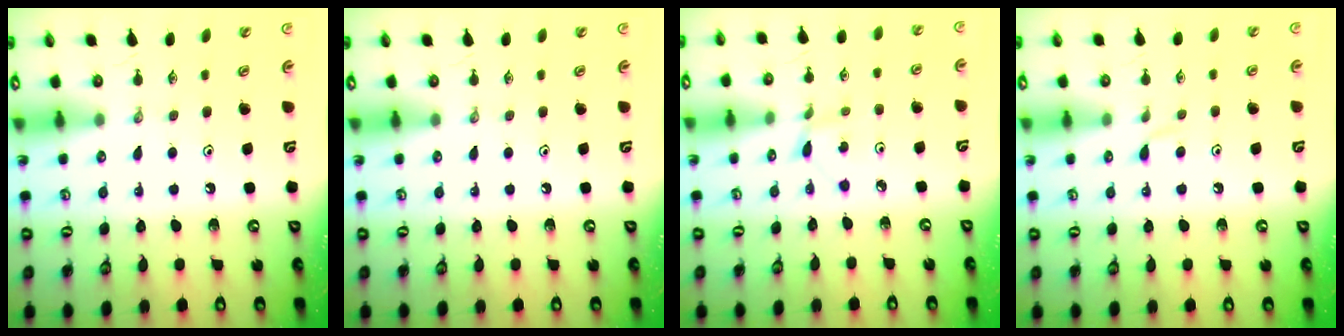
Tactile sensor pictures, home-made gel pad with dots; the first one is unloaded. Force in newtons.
{"total": 0.0}
{"total": 1.5, "press": 1.5, "slide": 0.2}
{"total": 3.7, "press": 3.7, "slide": 0.4}